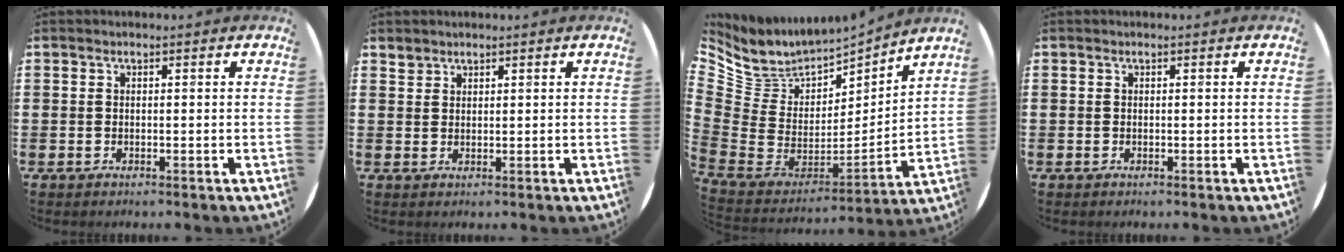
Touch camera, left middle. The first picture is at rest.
{"total": 1.6, "force": [1.5, 0.5, -0.3], "torque": [0.002, 0.001, 0.030]}
{"total": 6.3, "force": [5.4, 3.4, 0.1], "torque": [-0.050, -0.054, 0.096]}
{"total": 0.0}